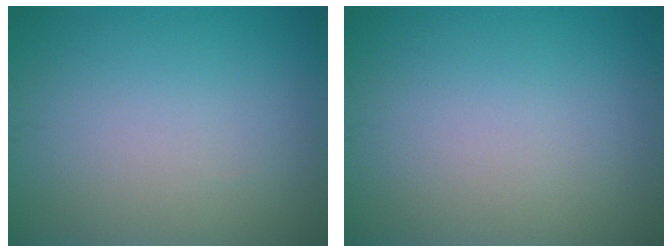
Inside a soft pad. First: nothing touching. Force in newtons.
{"total": 0.0}